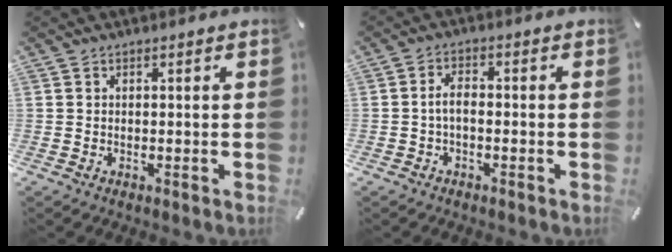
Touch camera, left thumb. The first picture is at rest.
{"total": 3.3, "force": [-1.0, 1.6, 2.8], "torque": [-0.064, 0.004, -0.024]}